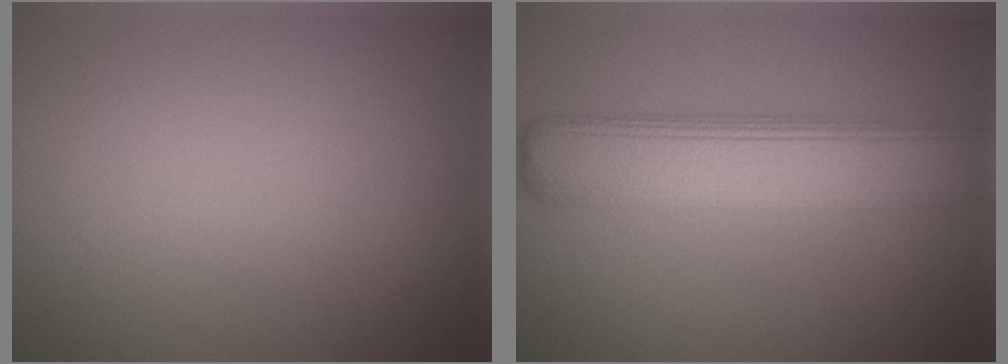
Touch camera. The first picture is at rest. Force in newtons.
{"total": 7.8, "press": 7.8, "slide": 0.1}